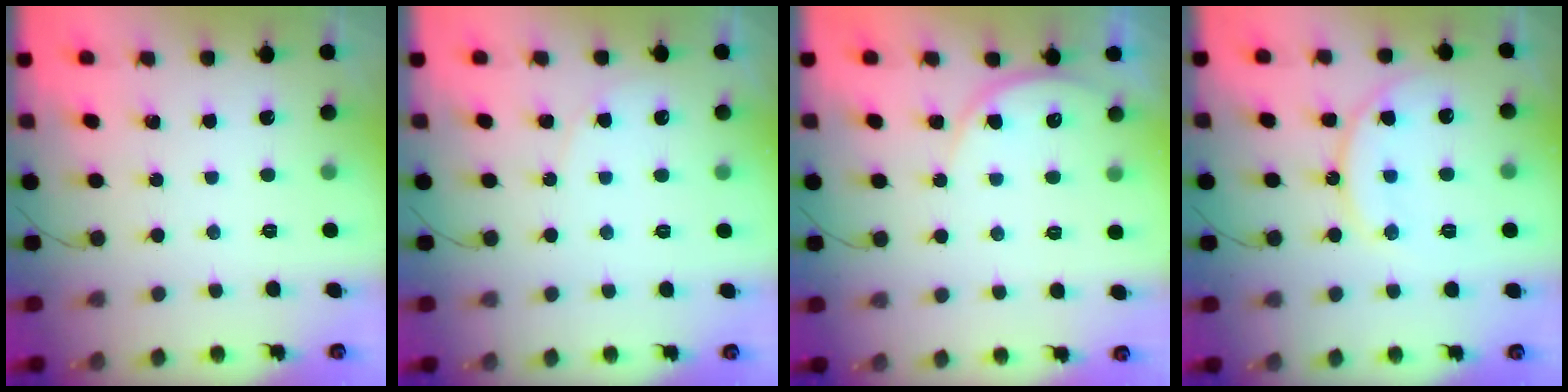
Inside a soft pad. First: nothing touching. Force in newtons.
{"total": 3.8, "press": 3.7, "slide": 0.5}
{"total": 6.6, "press": 6.6, "slide": 0.6}
{"total": 13.1, "press": 13.1, "slide": 1.3}